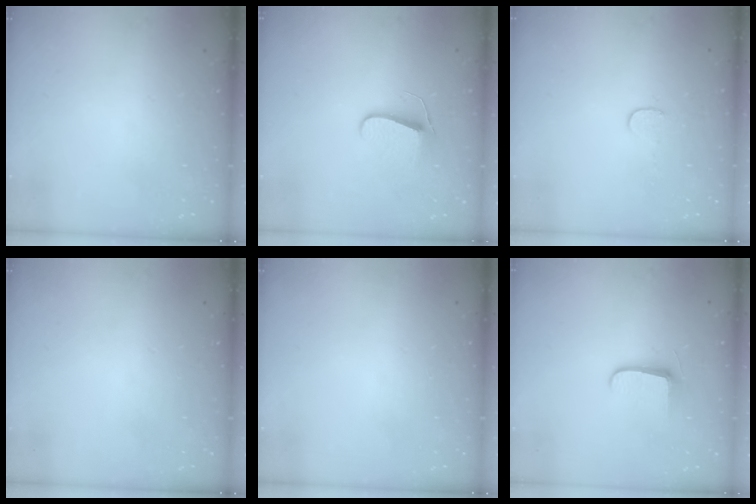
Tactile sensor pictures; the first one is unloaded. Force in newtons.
{"total": 7.3, "press": 7.2, "slide": 0.6}
{"total": 3.7, "press": 3.6, "slide": 0.3}
{"total": 0.0}
{"total": 0.0}
{"total": 6.8, "press": 6.7, "slide": 0.9}